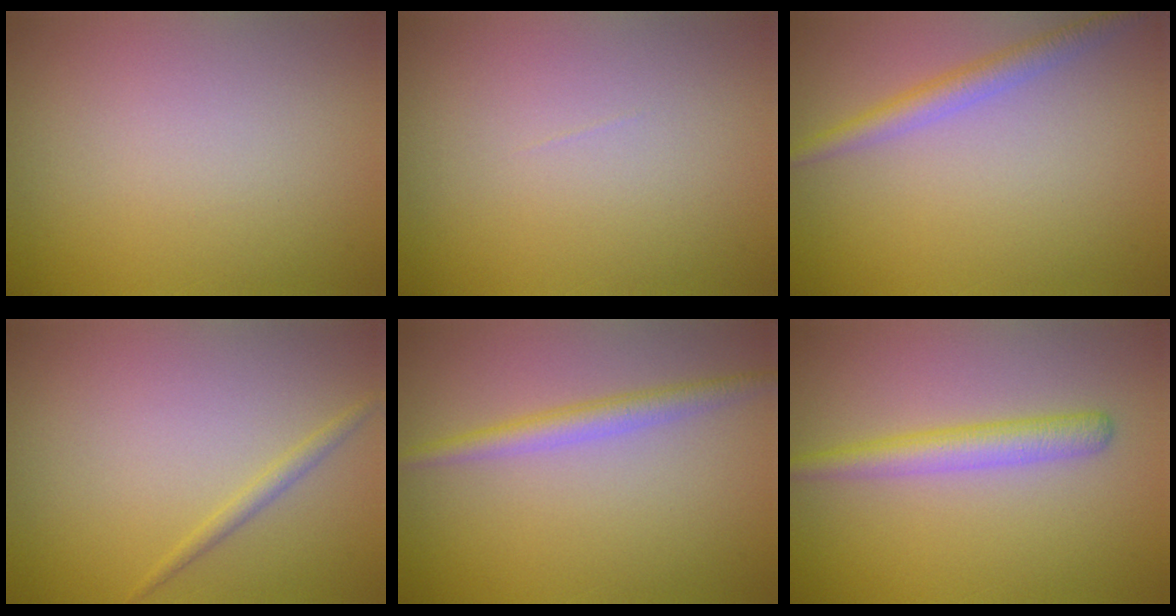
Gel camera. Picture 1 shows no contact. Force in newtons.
{"total": 0.0}
{"total": 2.5, "press": 2.5, "slide": 0.1}
{"total": 1.0, "press": 1.0, "slide": 0.1}
{"total": 2.3, "press": 2.3, "slide": 0.1}
{"total": 2.9, "press": 2.9, "slide": 0.1}